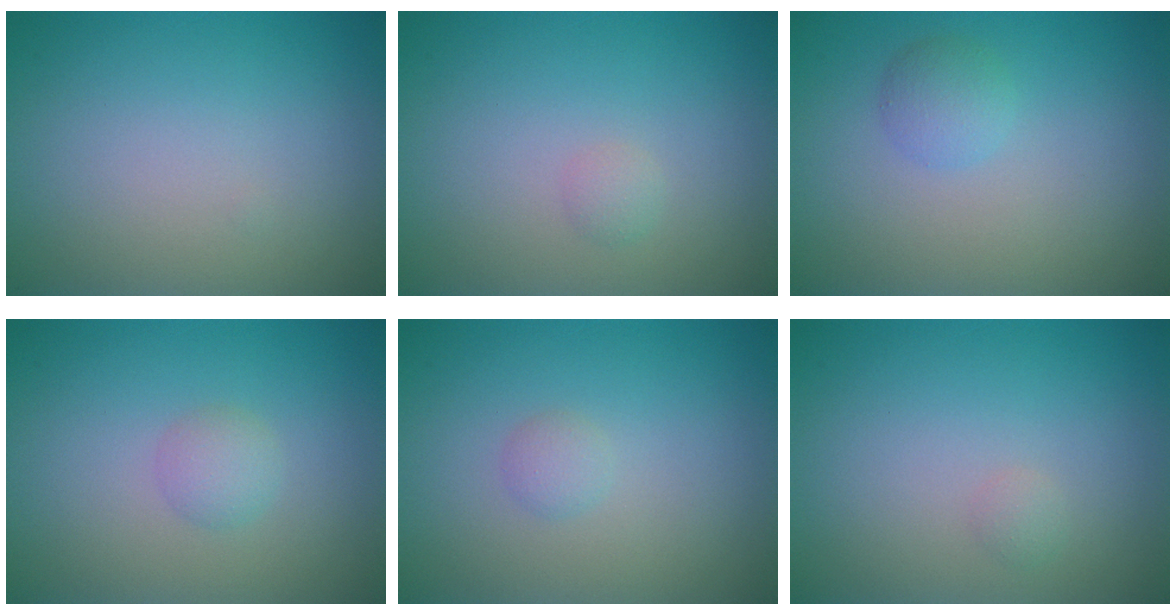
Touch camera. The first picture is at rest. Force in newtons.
{"total": 0.7, "press": 0.7, "slide": 0.0}
{"total": 1.7, "press": 1.7, "slide": 0.1}
{"total": 1.5, "press": 1.5, "slide": 0.1}
{"total": 0.9, "press": 0.9, "slide": 0.0}
{"total": 0.6, "press": 0.6, "slide": 0.0}